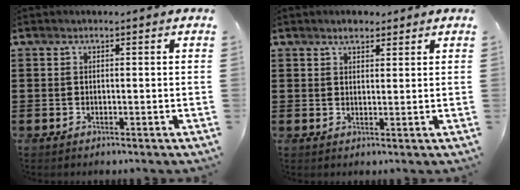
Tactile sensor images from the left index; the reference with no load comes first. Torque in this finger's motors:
{"motor_torque": [0.61, -0.56, 0.07, 0.00]}